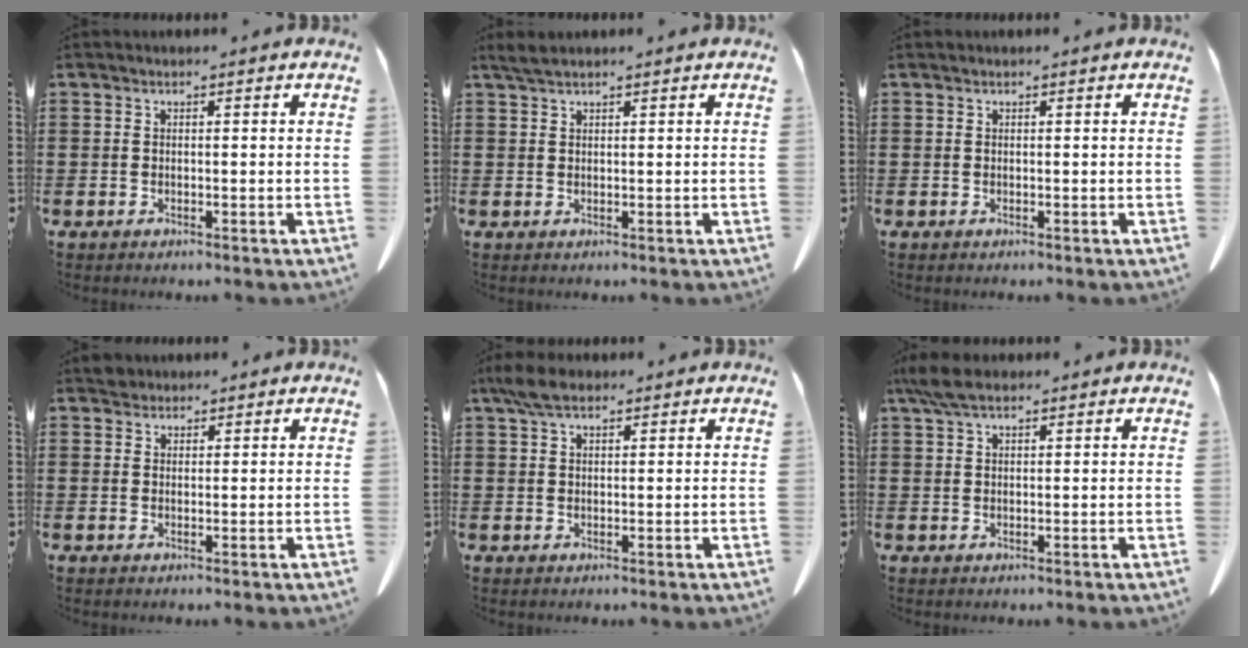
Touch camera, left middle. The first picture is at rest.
{"total": 1.7, "force": [1.3, 0.2, 1.0], "torque": [-0.023, 0.001, 0.025]}
{"total": 0.0}
{"total": 1.5, "force": [1.3, 0.7, 0.1], "torque": [-0.007, 0.002, 0.028]}
{"total": 3.8, "force": [2.4, 1.5, 2.5], "torque": [-0.056, 0.007, 0.045]}
{"total": 4.1, "force": [2.6, 1.4, 2.8], "torque": [-0.062, 0.005, 0.049]}